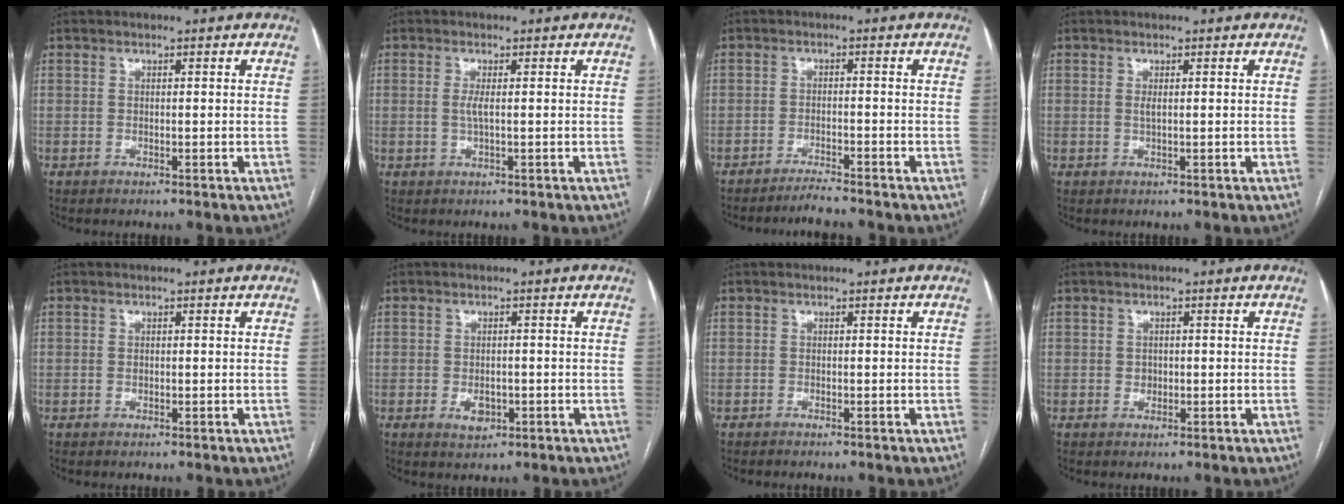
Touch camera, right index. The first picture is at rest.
{"total": 1.6, "force": [0.1, 0.0, 1.6], "torque": [-0.039, -0.001, 0.001]}
{"total": 3.3, "force": [-3.2, -0.7, 0.7], "torque": [-0.014, -0.011, -0.052]}
{"total": 0.7, "force": [0.2, 0.0, 0.7], "torque": [-0.020, -0.002, 0.003]}
{"total": 0.5, "force": [0.0, 0.4, 0.4], "torque": [-0.006, 0.000, 0.000]}
{"total": 3.2, "force": [-1.0, 2.1, 2.1], "torque": [-0.034, 0.000, -0.007]}
{"total": 0.7, "force": [-0.6, 0.0, 0.3], "torque": [-0.005, -0.001, -0.008]}
{"total": 1.2, "force": [0.0, 1.1, 0.6], "torque": [-0.007, 0.001, 0.003]}